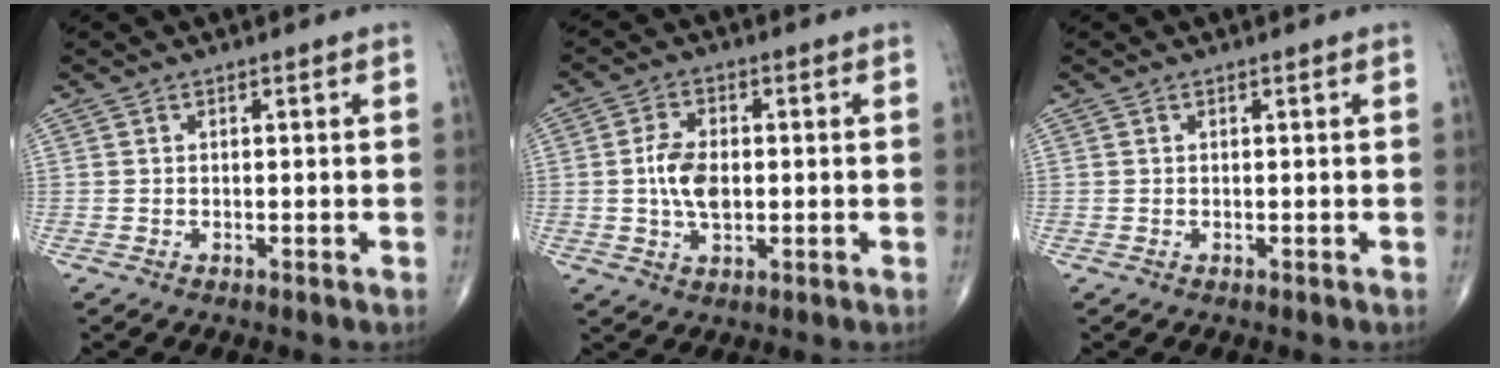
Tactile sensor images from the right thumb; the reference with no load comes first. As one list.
[{"total": 6.8, "force": [-0.1, 4.0, 5.6], "torque": [-0.102, 0.002, -0.004]}, {"total": 0.0}]